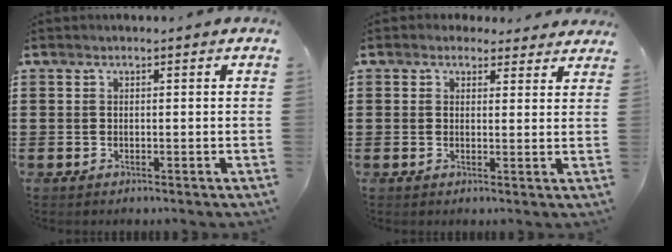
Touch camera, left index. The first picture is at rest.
{"total": 2.3, "force": [2.0, 1.1, 0.3], "torque": [-0.006, -0.001, 0.035]}